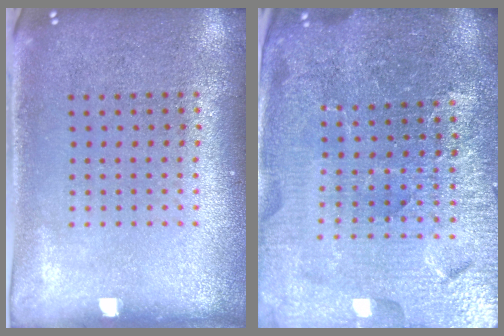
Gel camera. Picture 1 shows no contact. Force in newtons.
{"total": 5.5, "press": 5.1, "slide": 2.3}